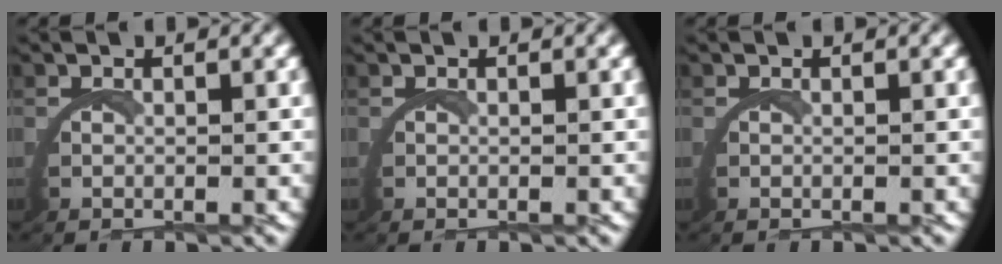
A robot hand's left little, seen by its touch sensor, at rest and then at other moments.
{"total": 0.0}
{"total": 0.0}